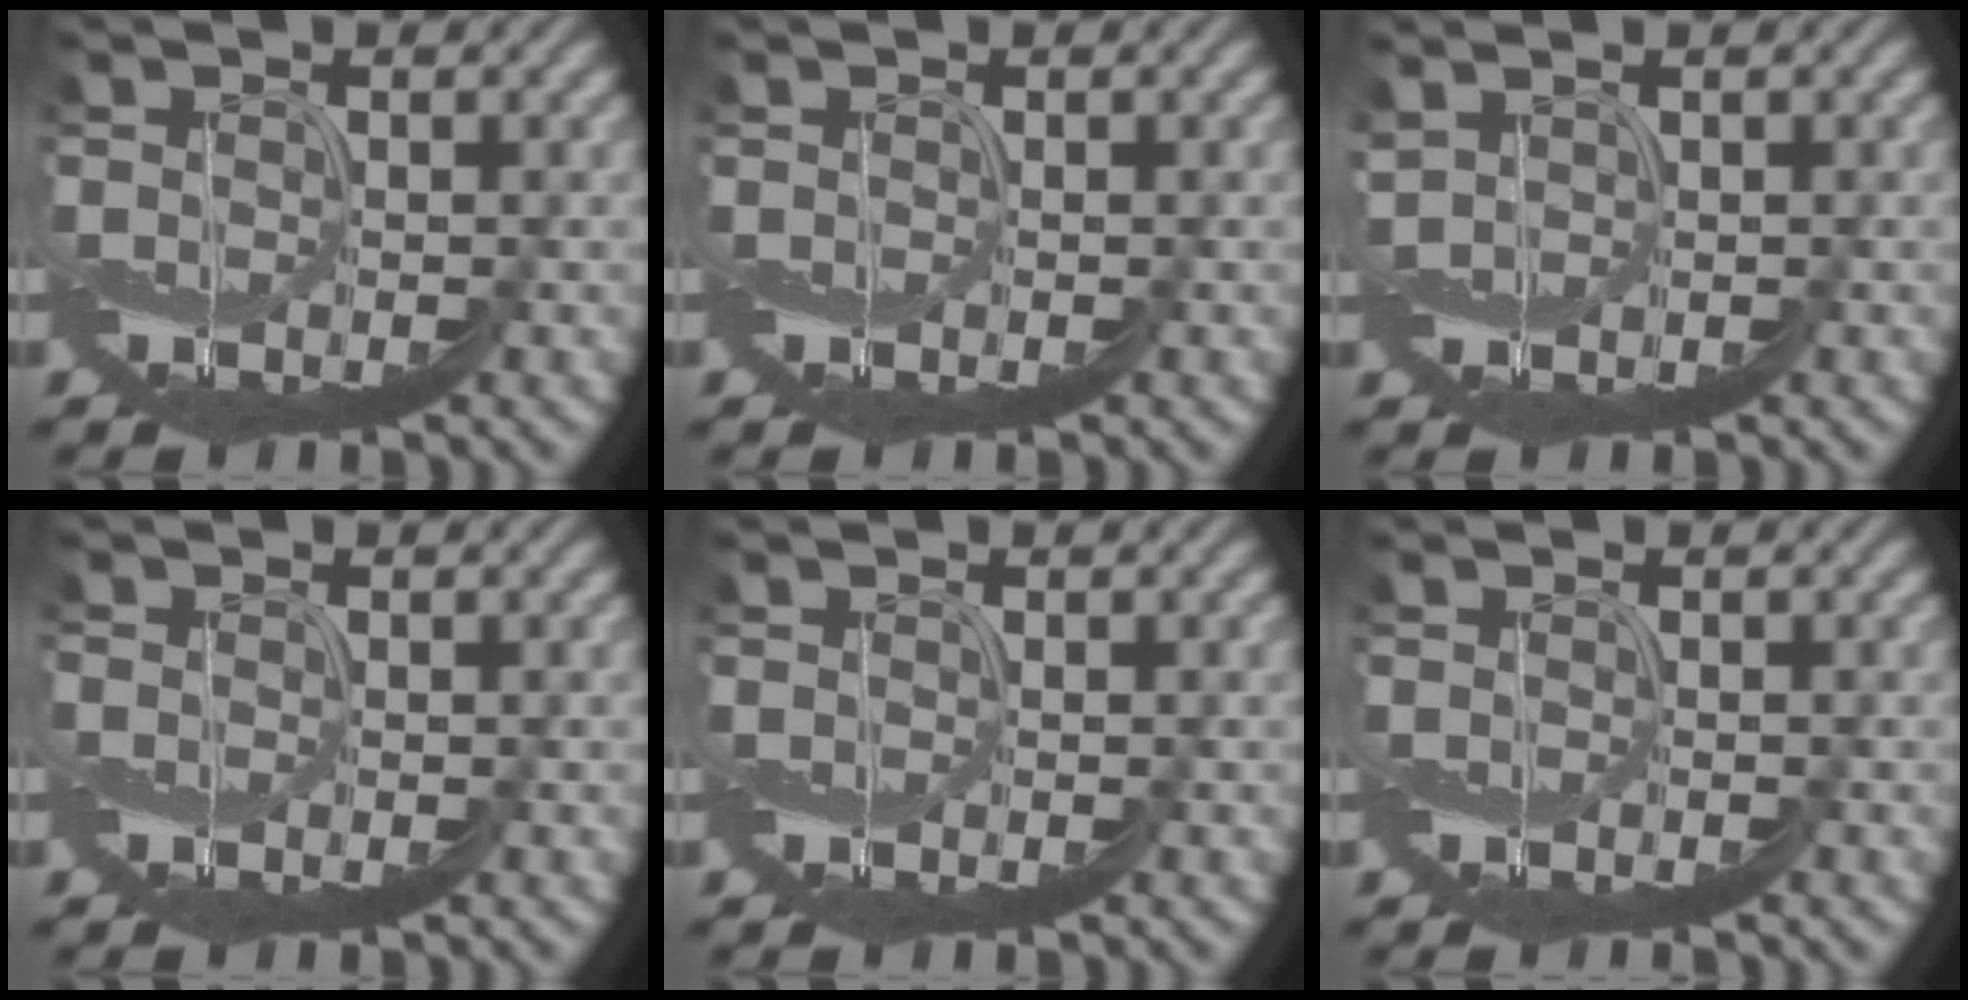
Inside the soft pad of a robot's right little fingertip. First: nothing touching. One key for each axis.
{"total": 0.0}
{"total": 1.5, "fx": 1.4, "fy": -0.6, "fz": 0.0, "tx": -0.025, "ty": 0.011, "tz": 0.020}
{"total": 1.1, "fx": -0.8, "fy": 0.6, "fz": 0.4, "tx": -0.005, "ty": -0.003, "tz": -0.015}
{"total": 0.0}
{"total": 0.5, "fx": -0.5, "fy": 0.1, "fz": 0.1, "tx": 0.003, "ty": 0.000, "tz": -0.009}